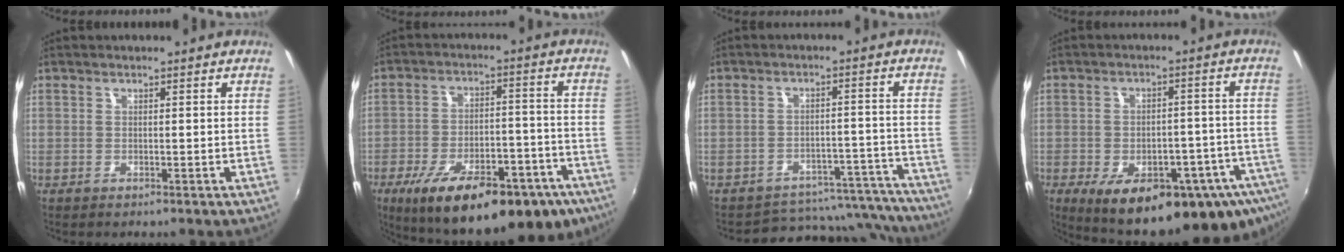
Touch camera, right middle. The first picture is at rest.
{"total": 25.1, "force": [-16.2, 9.6, 16.6], "torque": [-0.275, -0.026, -0.215]}
{"total": 17.0, "force": [-15.6, 6.1, 3.3], "torque": [-0.063, 0.041, -0.179]}
{"total": 23.1, "force": [-13.6, 9.6, 16.1], "torque": [-0.238, -0.037, -0.166]}